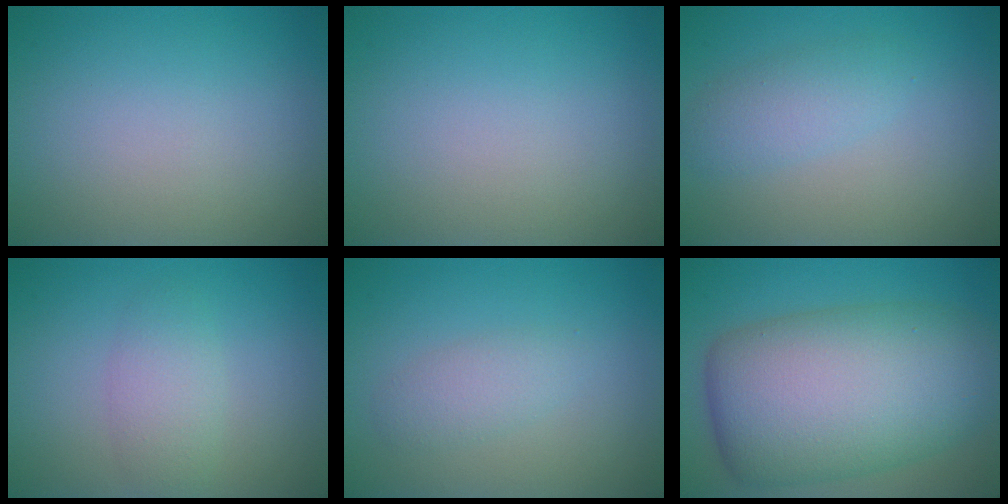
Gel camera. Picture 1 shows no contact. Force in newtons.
{"total": 0.0}
{"total": 2.4, "press": 2.4, "slide": 0.1}
{"total": 2.4, "press": 2.4, "slide": 0.1}
{"total": 1.9, "press": 1.9, "slide": 0.0}
{"total": 12.9, "press": 12.9, "slide": 0.3}